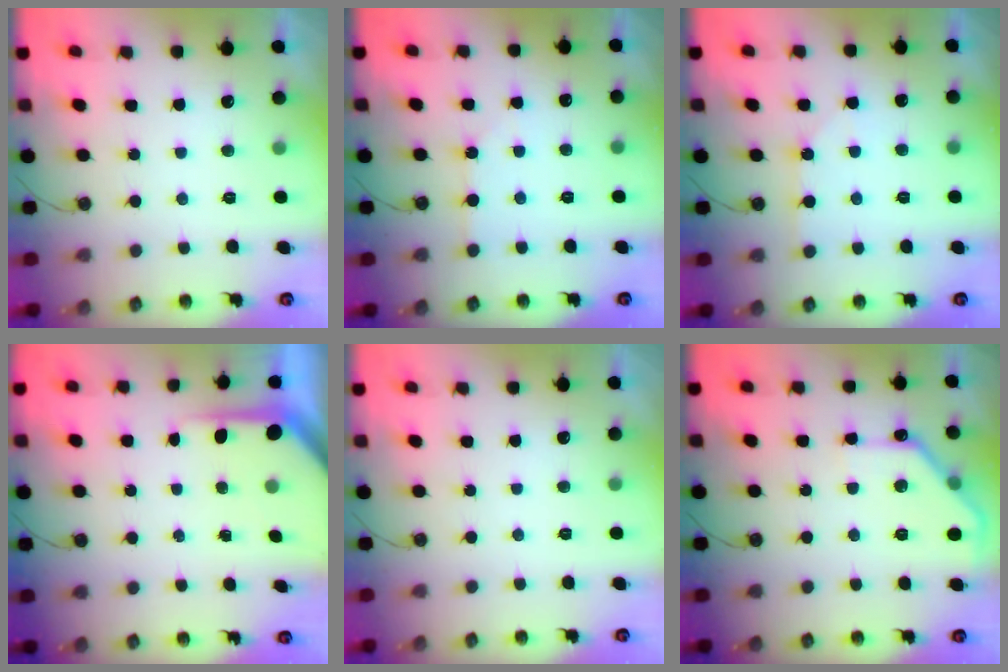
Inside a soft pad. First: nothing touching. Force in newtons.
{"total": 3.8, "press": 3.8, "slide": 0.6}
{"total": 5.4, "press": 5.3, "slide": 0.7}
{"total": 4.9, "press": 4.9, "slide": 0.2}
{"total": 0.0}
{"total": 10.9, "press": 10.9, "slide": 0.5}